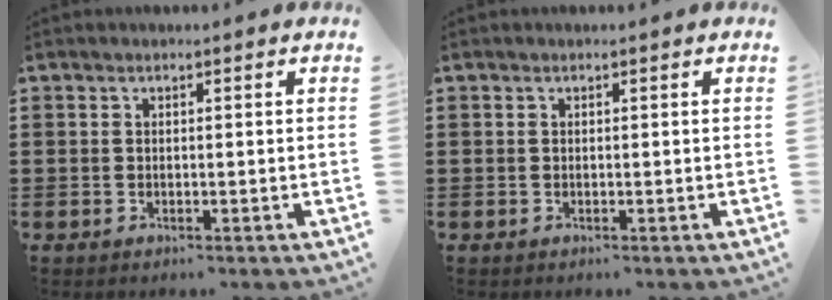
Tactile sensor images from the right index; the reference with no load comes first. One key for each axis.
{"total": 0.0}